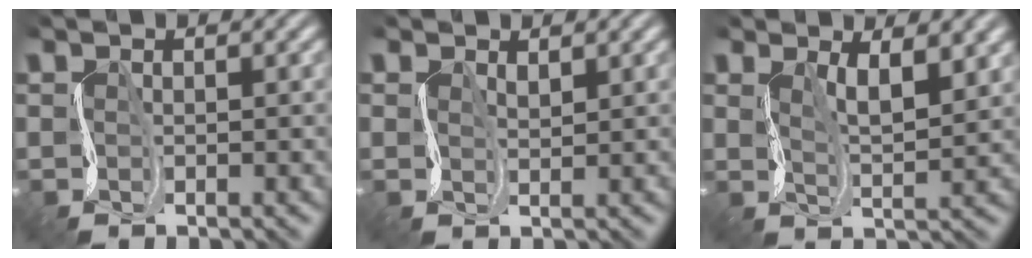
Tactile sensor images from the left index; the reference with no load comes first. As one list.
[{"total": 0.7, "force": [0.5, 0.3, 0.3], "torque": [-0.010, -0.005, 0.011]}, {"total": 3.3, "force": [1.4, 1.0, 2.9], "torque": [-0.064, -0.011, 0.022]}]